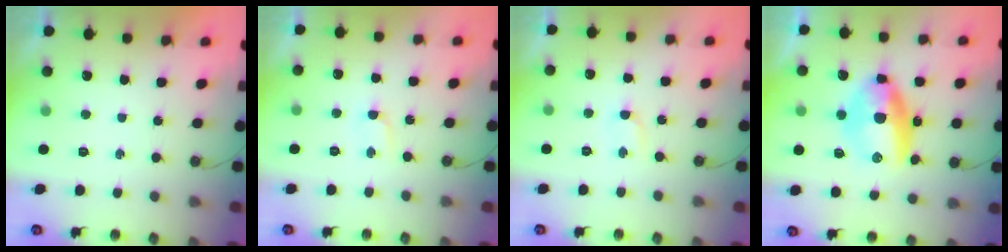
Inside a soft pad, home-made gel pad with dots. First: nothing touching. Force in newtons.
{"total": 14.4, "press": 3.6, "slide": 13.9}
{"total": 14.4, "press": 3.6, "slide": 13.9}
{"total": 12.3, "press": 12.3, "slide": 0.4}